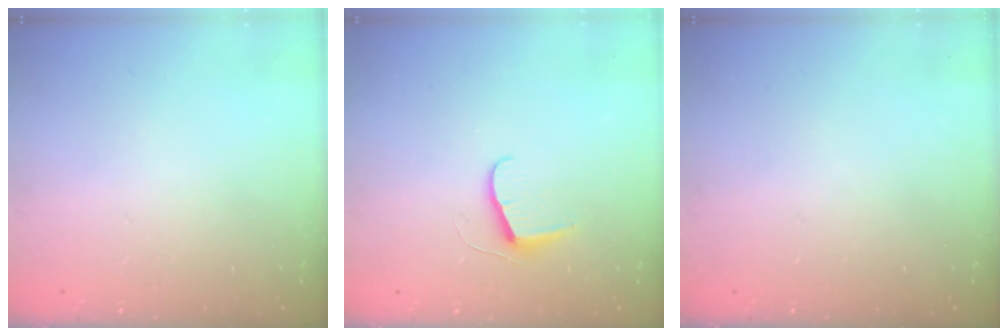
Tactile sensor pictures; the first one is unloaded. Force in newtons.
{"total": 6.8, "press": 6.8, "slide": 0.5}
{"total": 0.0}